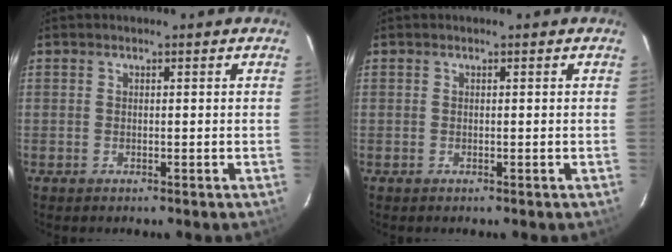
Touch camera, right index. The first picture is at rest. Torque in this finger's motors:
{"motor_torque": [0.13, 0.11, -0.02, 0.00]}